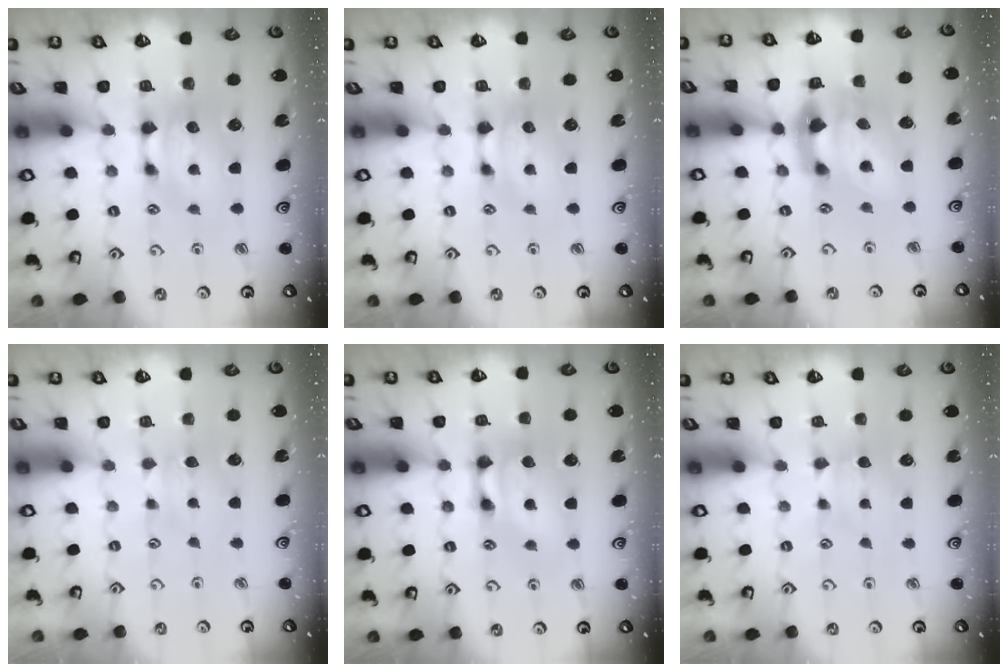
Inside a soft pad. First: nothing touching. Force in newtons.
{"total": 0.0}
{"total": 5.4, "press": 5.0, "slide": 1.9}
{"total": 2.9, "press": 2.9, "slide": 0.4}
{"total": 3.1, "press": 3.1, "slide": 0.3}
{"total": 1.7, "press": 1.6, "slide": 0.4}